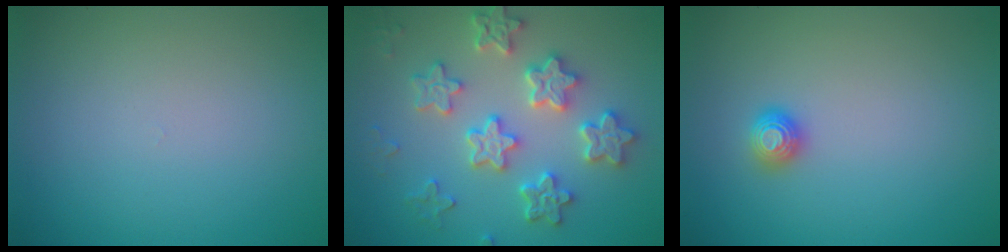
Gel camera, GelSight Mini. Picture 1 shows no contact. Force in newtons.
{"total": 5.3, "press": 5.0, "slide": 1.8}
{"total": 1.1, "press": 1.1, "slide": 0.2}